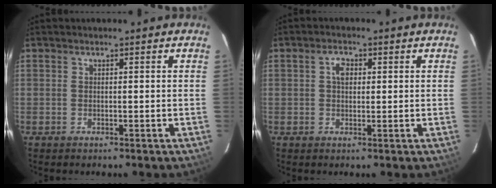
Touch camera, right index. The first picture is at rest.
{"total": 2.8, "force": [0.7, 1.9, 2.0], "torque": [-0.034, 0.009, 0.012]}